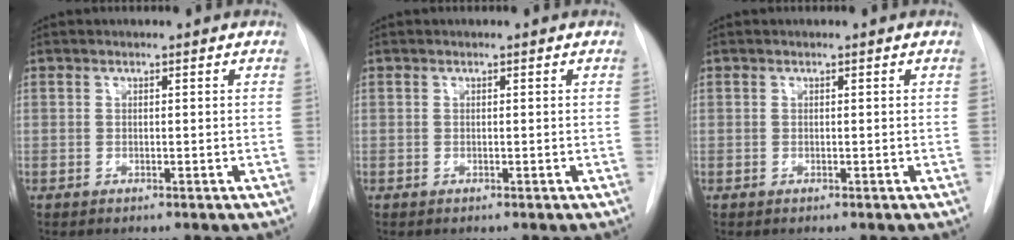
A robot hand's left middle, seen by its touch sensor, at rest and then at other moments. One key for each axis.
{"total": 0.0}
{"total": 0.0}